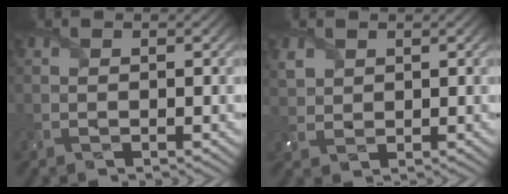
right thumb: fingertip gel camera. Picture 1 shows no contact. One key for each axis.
{"total": 2.5, "fx": 1.5, "fy": 1.9, "fz": 0.9, "tx": -0.030, "ty": -0.001, "tz": 0.033}